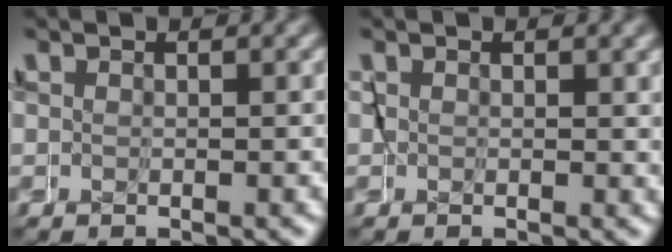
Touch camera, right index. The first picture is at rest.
{"total": 0.8, "force": [0.1, 0.5, 0.5], "torque": [-0.007, -0.004, 0.002]}